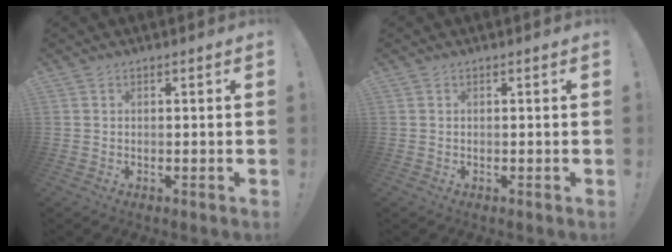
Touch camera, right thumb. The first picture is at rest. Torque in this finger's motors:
{"motor_torque": [0.11, 0.06, 0.31, -0.25, -0.08]}